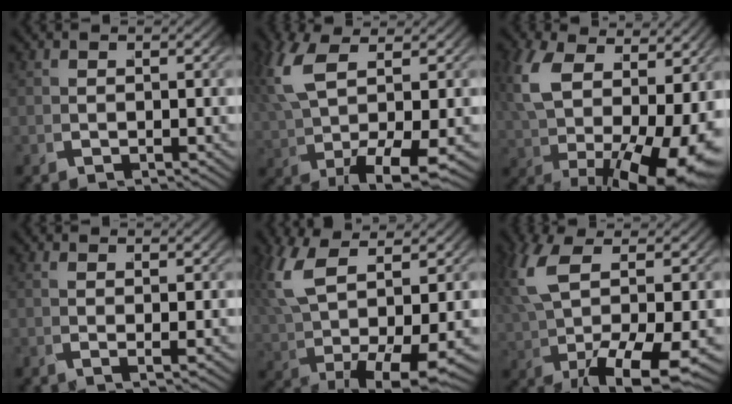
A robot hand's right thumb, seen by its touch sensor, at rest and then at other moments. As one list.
[{"total": 6.2, "force": [0.7, 2.5, 5.6], "torque": [-0.133, -0.013, 0.030]}, {"total": 11.3, "force": [0.2, 6.3, 9.4], "torque": [-0.178, -0.034, 0.029]}, {"total": 1.3, "force": [0.6, -1.0, 0.5], "torque": [-0.010, 0.010, 0.009]}, {"total": 8.4, "force": [1.4, 4.6, 6.9], "torque": [-0.167, -0.019, 0.044]}, {"total": 7.7, "force": [0.3, 3.2, 7.0], "torque": [-0.153, -0.017, 0.026]}]